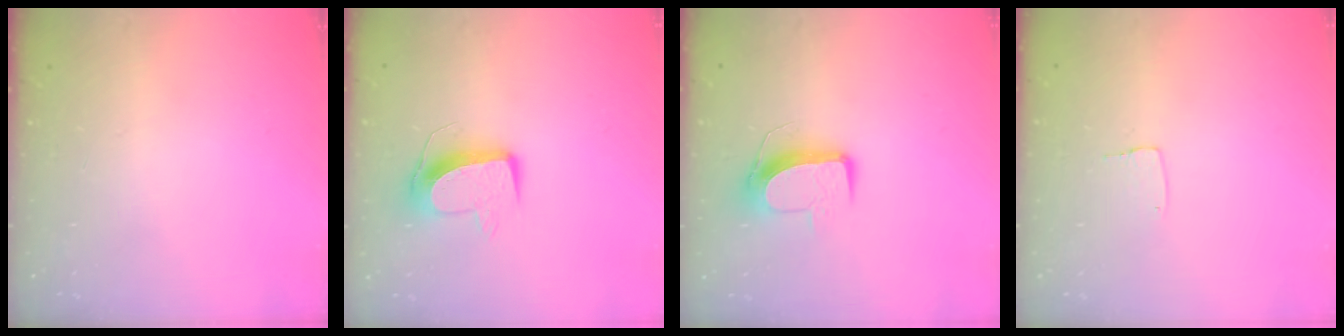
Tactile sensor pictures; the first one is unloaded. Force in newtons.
{"total": 10.3, "press": 10.3, "slide": 0.7}
{"total": 9.9, "press": 9.9, "slide": 0.3}
{"total": 3.7, "press": 3.7, "slide": 0.1}